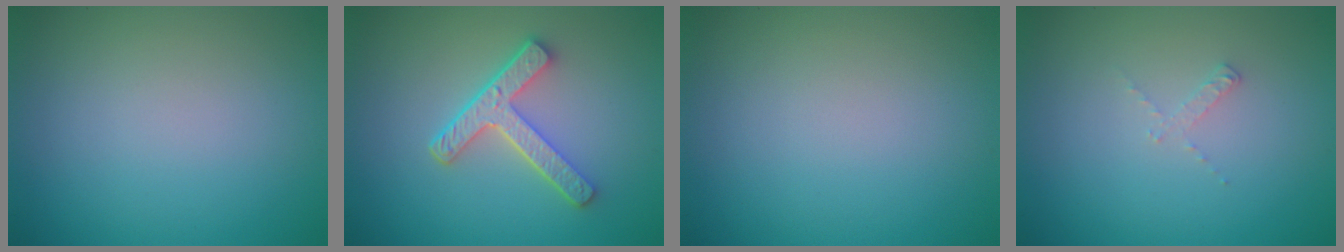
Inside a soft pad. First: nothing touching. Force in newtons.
{"total": 4.2, "press": 3.3, "slide": 2.5}
{"total": 0.0}
{"total": 0.8, "press": 0.8, "slide": 0.1}